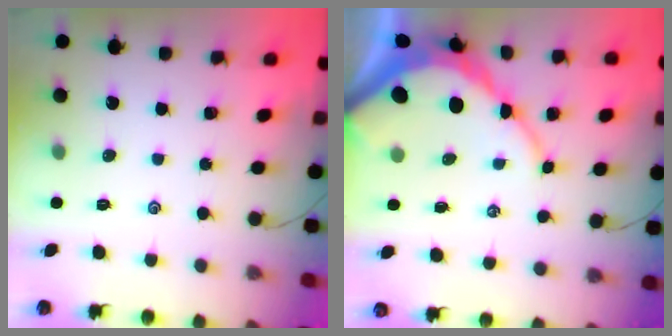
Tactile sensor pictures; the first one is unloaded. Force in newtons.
{"total": 11.1, "press": 11.0, "slide": 1.2}